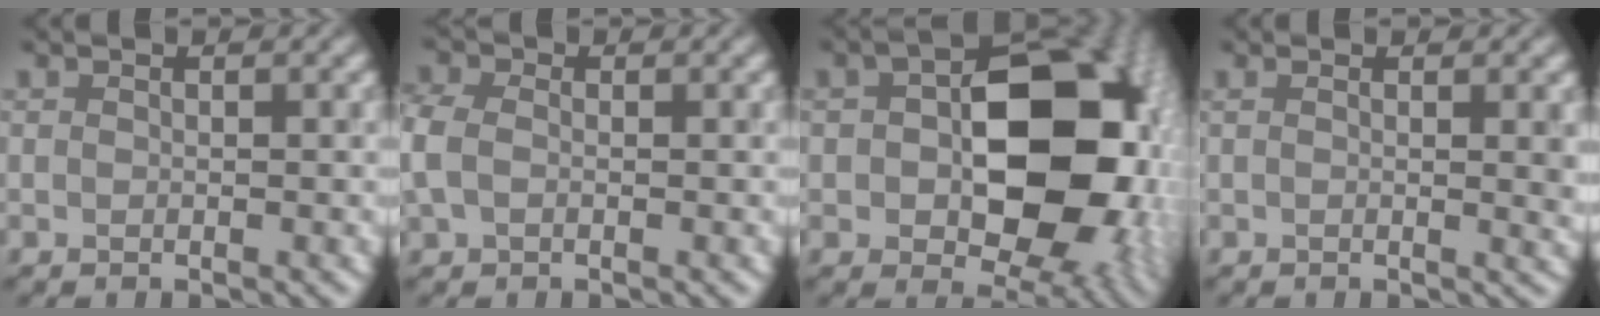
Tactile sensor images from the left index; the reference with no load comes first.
{"total": 2.6, "force": [-0.2, 2.0, 1.7], "torque": [-0.051, 0.007, -0.013]}
{"total": 15.3, "force": [0.1, 9.7, 11.9], "torque": [-0.143, 0.000, 0.015]}
{"total": 2.5, "force": [0.5, 0.5, 2.4], "torque": [-0.030, 0.000, 0.006]}